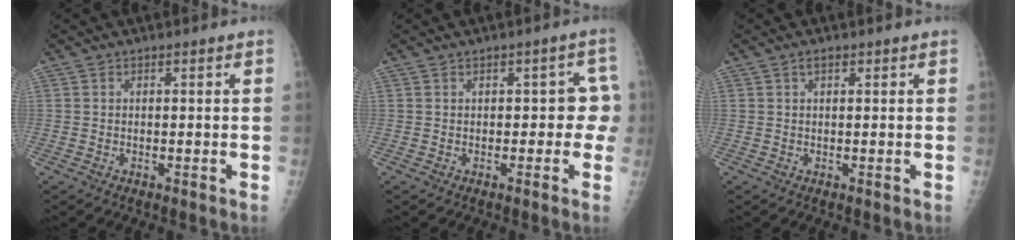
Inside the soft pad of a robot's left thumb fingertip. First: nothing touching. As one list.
[{"total": 3.8, "force": [0.0, 2.5, 2.9], "torque": [0.003, 0.017, -0.010]}, {"total": 1.1, "force": [0.6, 0.5, 0.8], "torque": [-0.013, 0.003, 0.009]}]